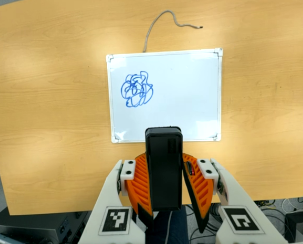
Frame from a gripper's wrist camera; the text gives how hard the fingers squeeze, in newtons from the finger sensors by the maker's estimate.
{"total": 6.0, "left": 5.8, "right": 6.2}